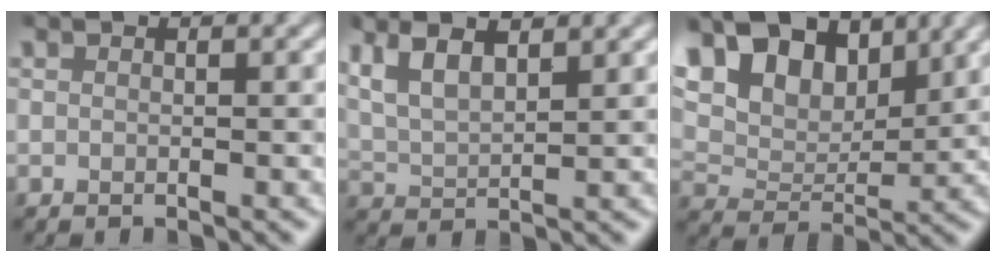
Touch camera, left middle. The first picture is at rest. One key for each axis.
{"total": 5.2, "fx": 3.0, "fy": 1.8, "fz": 3.8, "tx": -0.081, "ty": 0.008, "tz": 0.055}
{"total": 10.2, "fx": 5.8, "fy": 5.8, "fz": 6.1, "tx": -0.122, "ty": 0.020, "tz": 0.083}